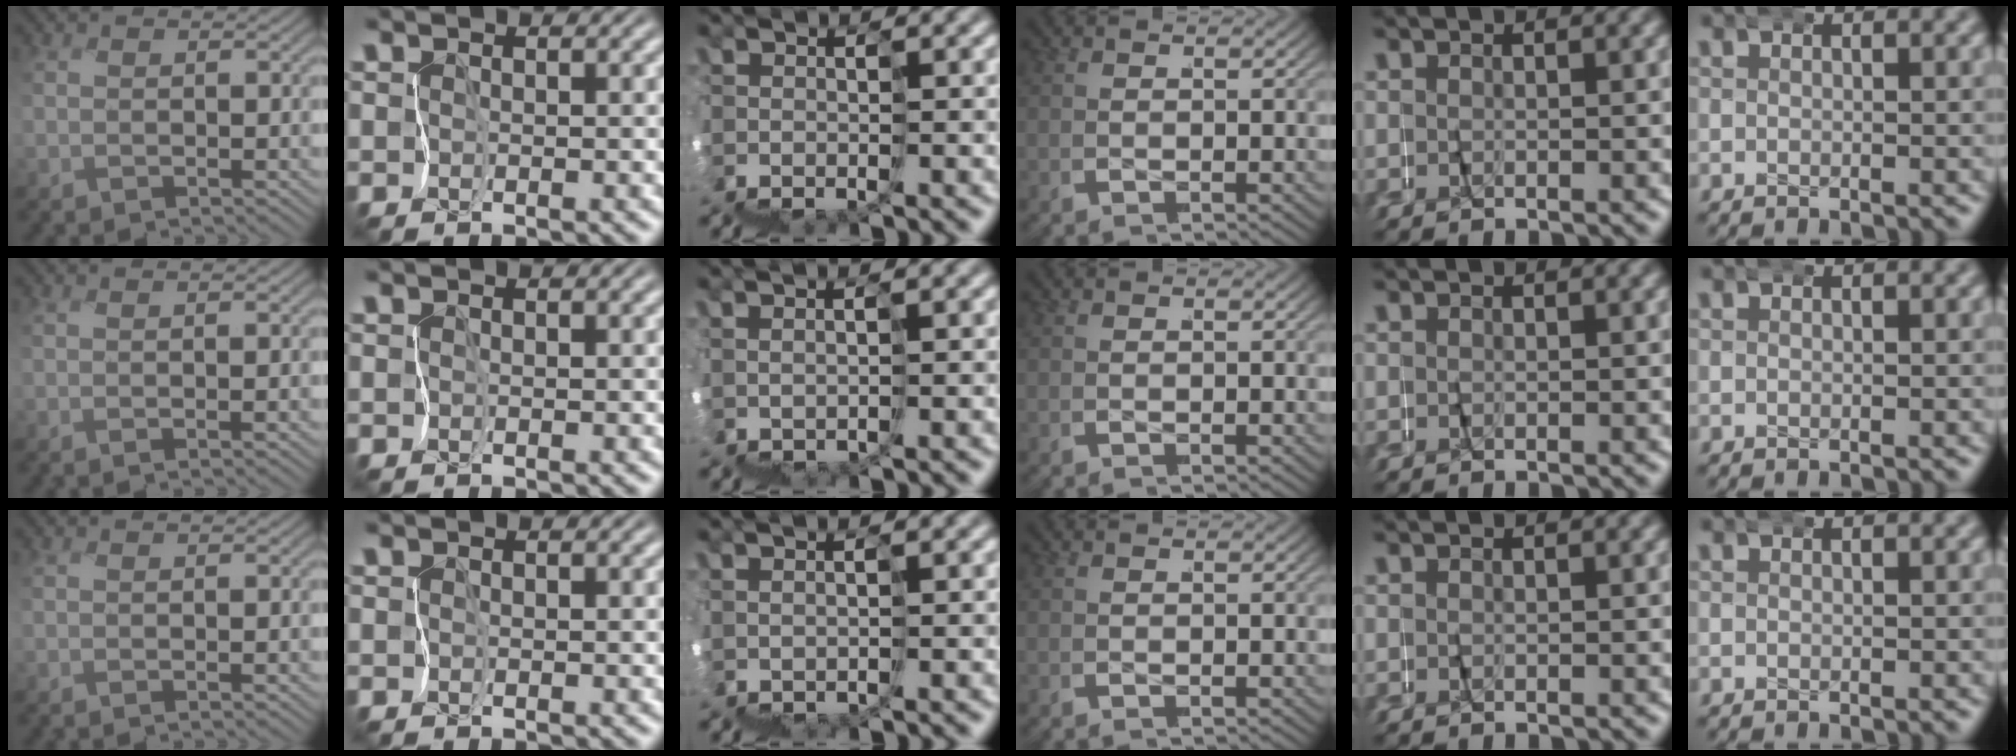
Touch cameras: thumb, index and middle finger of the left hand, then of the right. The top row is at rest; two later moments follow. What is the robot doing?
{"motion": "wrap", "object": "netting"}